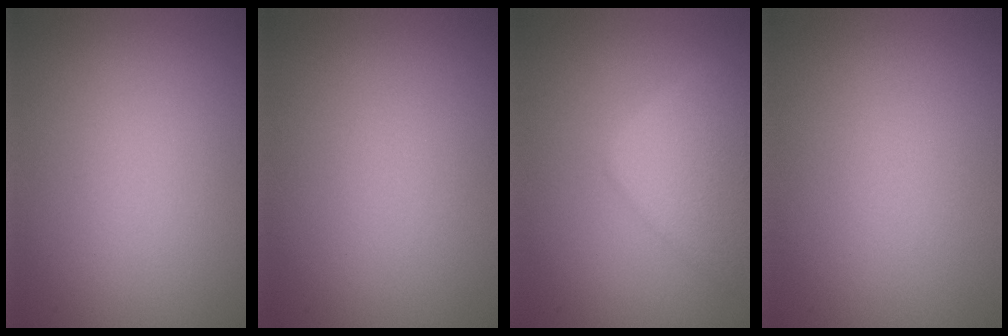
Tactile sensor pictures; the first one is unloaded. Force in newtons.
{"total": 0.0}
{"total": 4.0, "press": 4.0, "slide": 0.4}
{"total": 0.0}